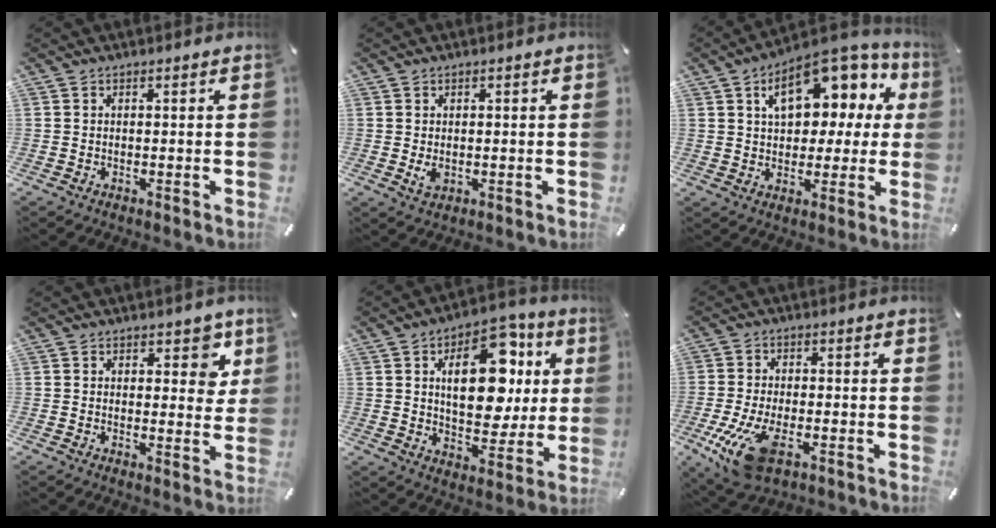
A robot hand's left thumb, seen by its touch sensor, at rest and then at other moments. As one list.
[{"total": 2.4, "force": [-0.2, 1.8, 1.7], "torque": [-0.037, 0.000, -0.004]}, {"total": 14.7, "force": [6.6, 9.0, 9.5], "torque": [-0.145, -0.029, 0.117]}, {"total": 5.9, "force": [3.1, 3.6, 3.5], "torque": [-0.013, -0.017, 0.045]}, {"total": 19.7, "force": [5.5, 11.8, 14.8], "torque": [-0.208, -0.011, 0.090]}, {"total": 12.1, "force": [-4.9, 6.0, 9.2], "torque": [-0.208, 0.000, -0.086]}]